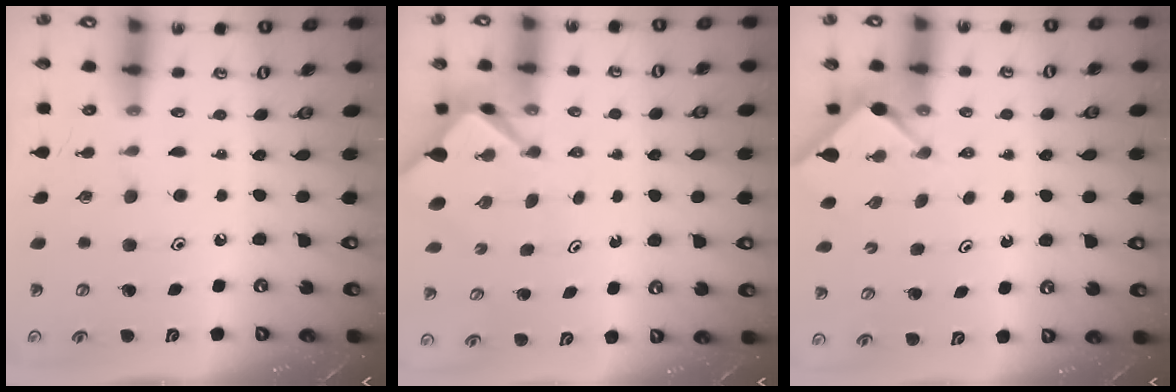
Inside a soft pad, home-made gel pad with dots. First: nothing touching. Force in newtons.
{"total": 2.7, "press": 2.7, "slide": 0.3}
{"total": 2.9, "press": 2.8, "slide": 0.5}